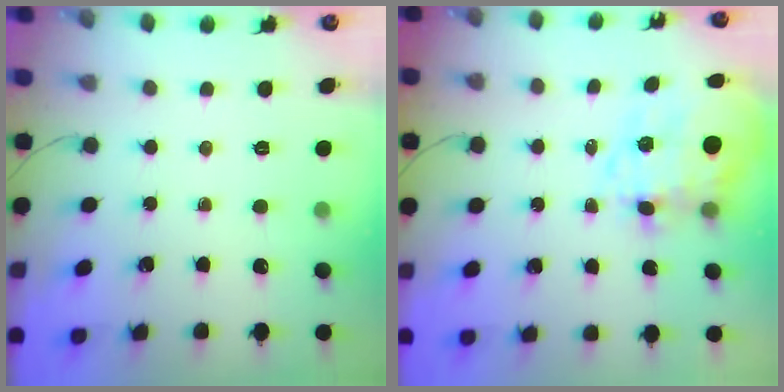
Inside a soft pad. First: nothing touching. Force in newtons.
{"total": 12.2, "press": 11.9, "slide": 2.8}